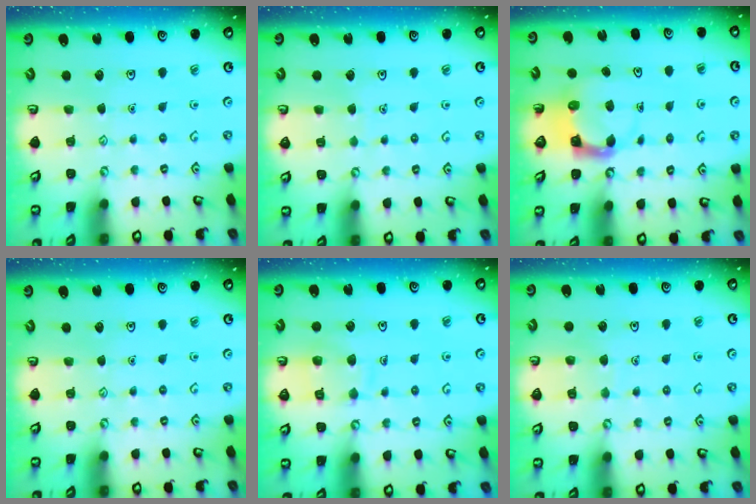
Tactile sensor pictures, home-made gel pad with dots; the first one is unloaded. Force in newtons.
{"total": 1.5, "press": 1.5, "slide": 0.2}
{"total": 3.9, "press": 3.9, "slide": 0.4}
{"total": 0.0}
{"total": 10.7, "press": 10.7, "slide": 0.9}
{"total": 4.7, "press": 4.7, "slide": 0.4}